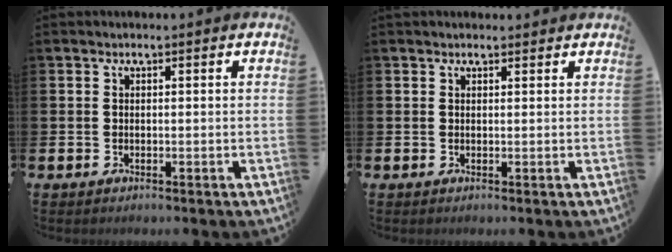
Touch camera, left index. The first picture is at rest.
{"total": 0.8, "force": [0.8, 0.3, 0.2], "torque": [0.007, -0.001, 0.012]}